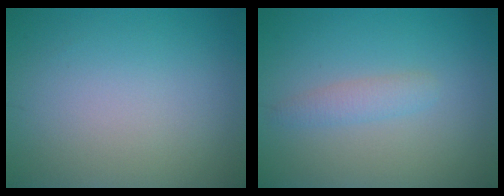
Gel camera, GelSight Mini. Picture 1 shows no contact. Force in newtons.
{"total": 1.6, "press": 1.6, "slide": 0.1}